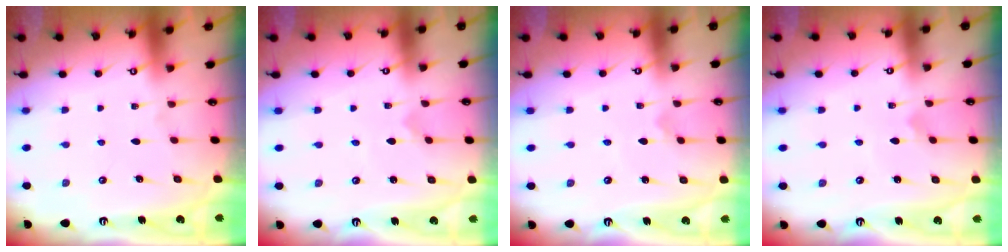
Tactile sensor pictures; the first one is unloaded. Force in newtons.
{"total": 0.0}
{"total": 1.7, "press": 1.7, "slide": 0.1}
{"total": 2.2, "press": 2.2, "slide": 0.1}